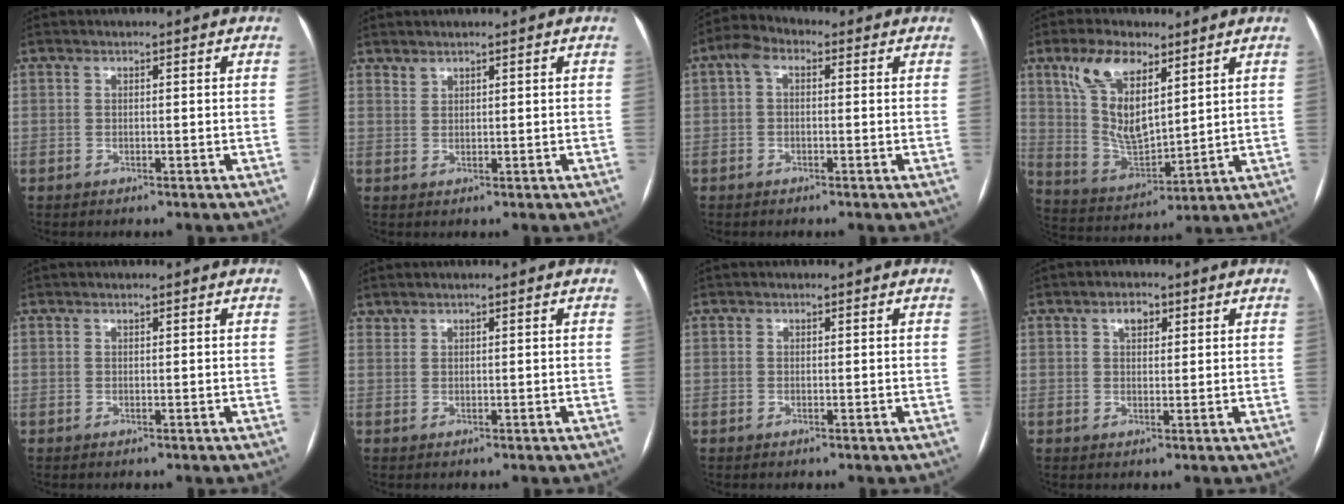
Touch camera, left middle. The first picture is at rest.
{"total": 1.1, "force": [1.0, 0.2, 0.1], "torque": [-0.003, 0.001, 0.022]}
{"total": 4.1, "force": [1.0, 2.1, 3.4], "torque": [-0.066, 0.027, 0.007]}
{"total": 12.0, "force": [6.3, 4.6, 9.2], "torque": [-0.189, 0.007, 0.128]}
{"total": 0.0}
{"total": 0.6, "force": [0.6, 0.0, 0.0], "torque": [-0.006, 0.007, 0.016]}
{"total": 0.0}
{"total": 2.6, "force": [1.3, 1.6, 1.6], "torque": [-0.028, 0.009, 0.021]}